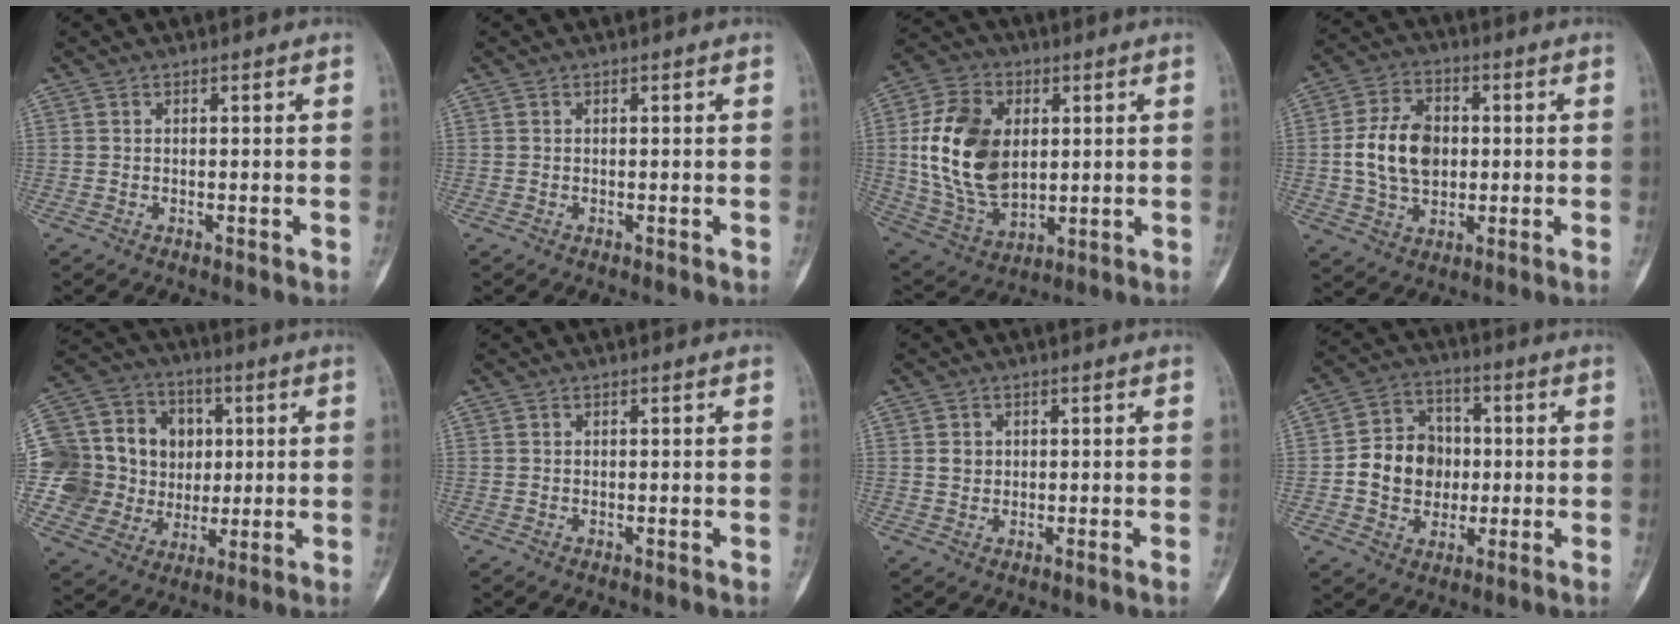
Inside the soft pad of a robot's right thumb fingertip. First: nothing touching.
{"total": 0.0}
{"total": 18.4, "force": [2.4, 12.3, 13.4], "torque": [-0.234, -0.009, 0.055]}
{"total": 11.8, "force": [0.2, 8.1, 8.5], "torque": [-0.141, 0.010, 0.003]}
{"total": 22.3, "force": [1.9, 19.2, 11.2], "torque": [-0.198, 0.039, 0.054]}
{"total": 0.0}
{"total": 1.5, "force": [0.3, 1.3, 0.8], "torque": [-0.009, 0.000, 0.006]}
{"total": 11.4, "force": [-0.7, 9.6, 6.1], "torque": [-0.070, 0.023, -0.015]}